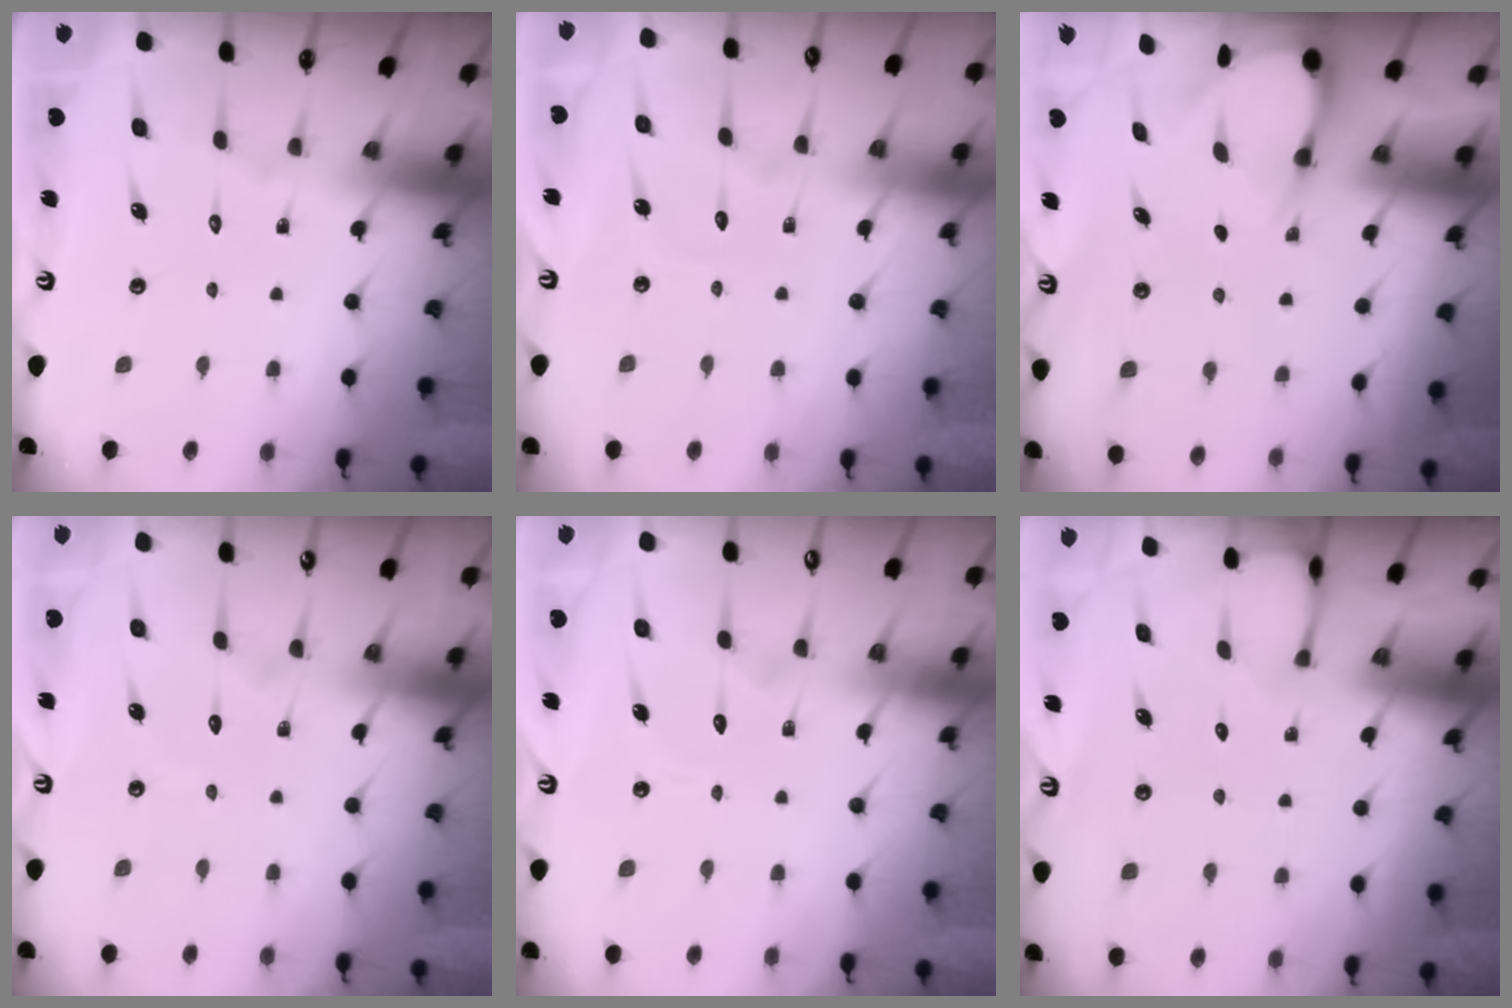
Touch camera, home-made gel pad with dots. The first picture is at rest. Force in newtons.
{"total": 3.7, "press": 3.7, "slide": 0.3}
{"total": 3.3, "press": 3.3, "slide": 0.4}
{"total": 2.9, "press": 2.9, "slide": 0.3}
{"total": 4.8, "press": 4.8, "slide": 0.4}
{"total": 1.9, "press": 1.9, "slide": 0.2}